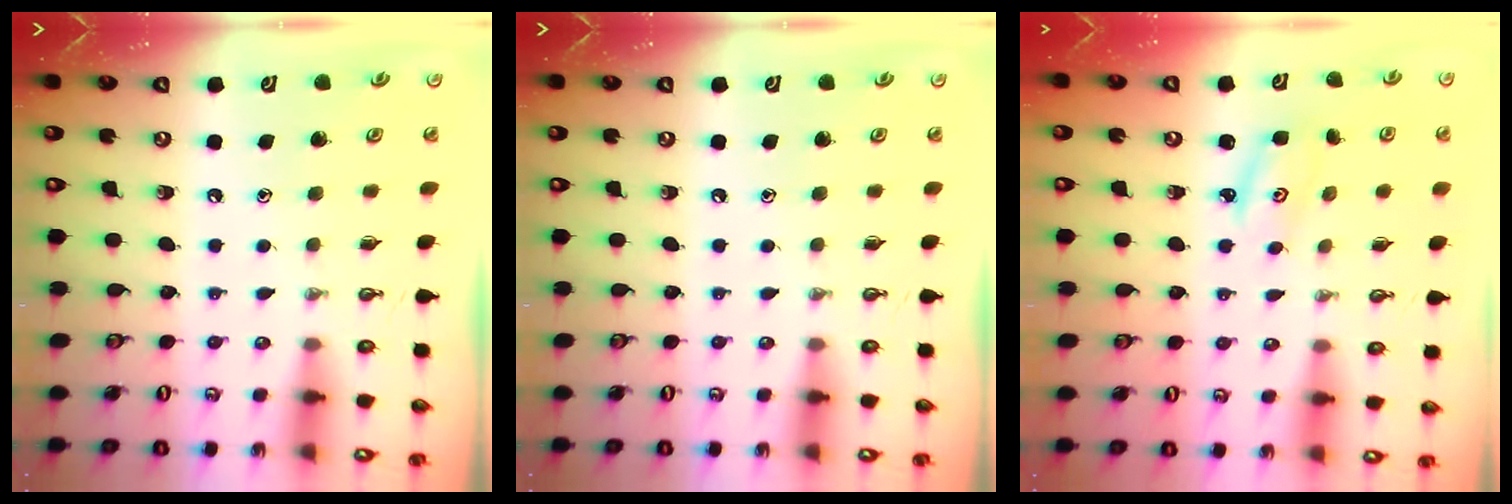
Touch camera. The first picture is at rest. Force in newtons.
{"total": 0.0}
{"total": 3.2, "press": 3.2, "slide": 0.1}